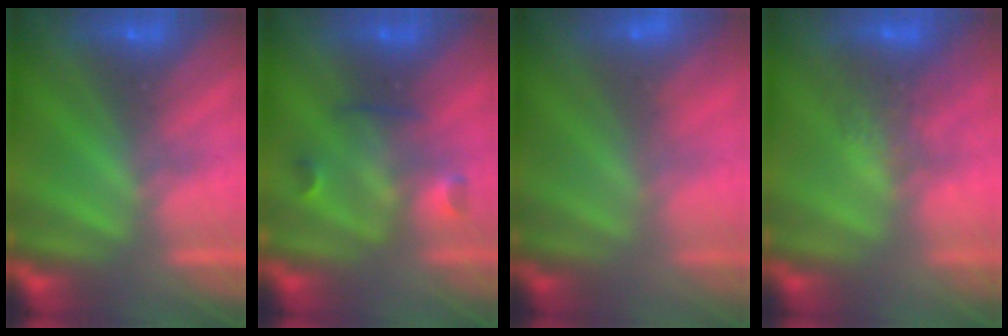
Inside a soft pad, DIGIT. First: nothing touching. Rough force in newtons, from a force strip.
{"total": 2.9}
{"total": 2.7}
{"total": 2.7}